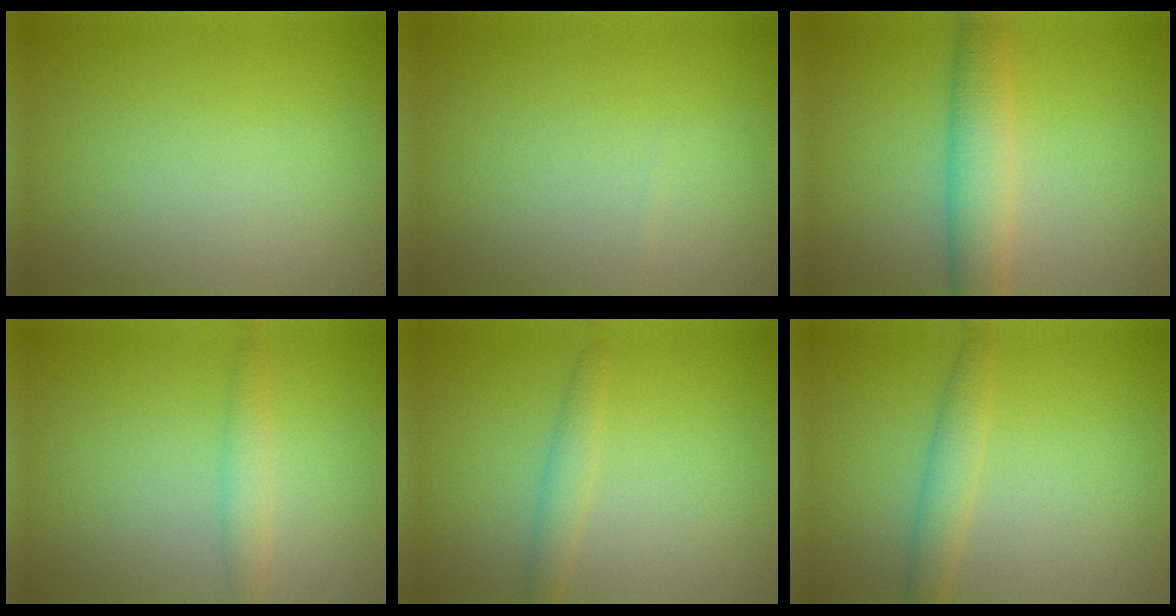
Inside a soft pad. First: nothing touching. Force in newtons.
{"total": 0.0}
{"total": 4.1, "press": 4.1, "slide": 0.1}
{"total": 1.7, "press": 1.6, "slide": 0.2}
{"total": 1.5, "press": 1.5, "slide": 0.0}
{"total": 2.1, "press": 2.1, "slide": 0.1}